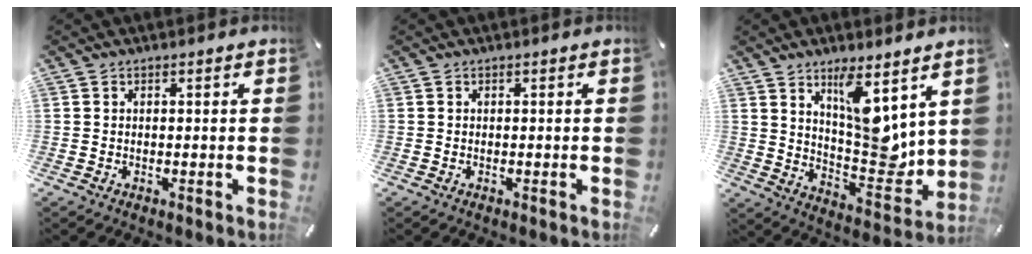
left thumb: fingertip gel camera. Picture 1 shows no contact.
{"total": 0.0}
{"total": 13.2, "force": [6.8, 5.9, 9.6], "torque": [-0.127, -0.062, 0.123]}